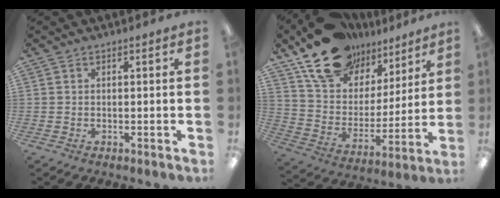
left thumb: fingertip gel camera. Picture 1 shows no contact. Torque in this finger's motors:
{"motor_torque": [0.54, 0.53, 1.38, -1.39, 0.16]}